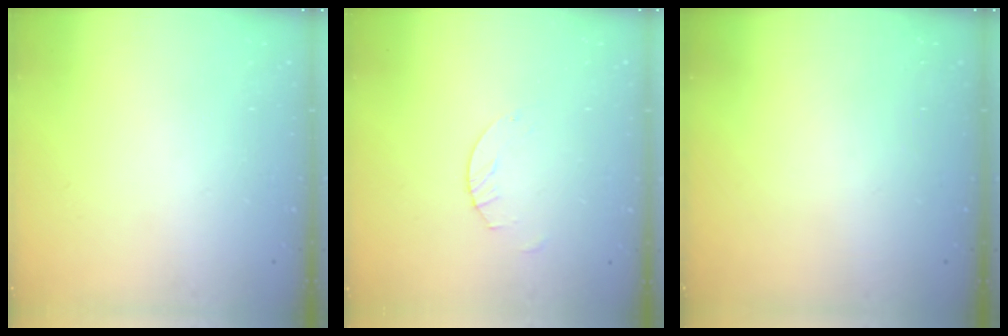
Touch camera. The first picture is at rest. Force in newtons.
{"total": 2.5, "press": 2.5, "slide": 0.1}
{"total": 0.0}